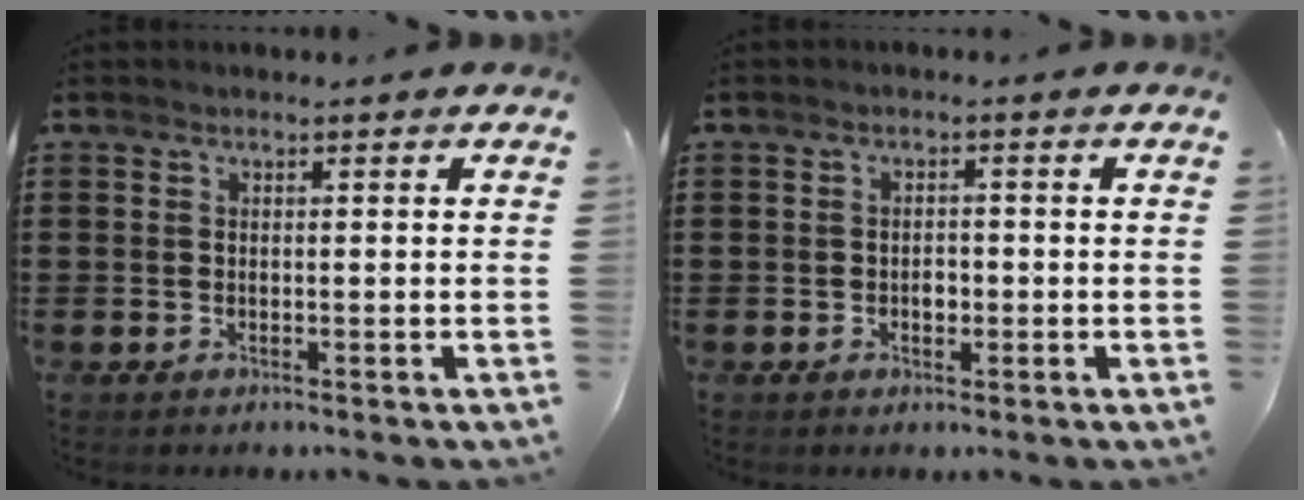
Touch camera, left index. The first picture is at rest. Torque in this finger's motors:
{"motor_torque": [0.02, 0.02, 0.02, 0.03]}